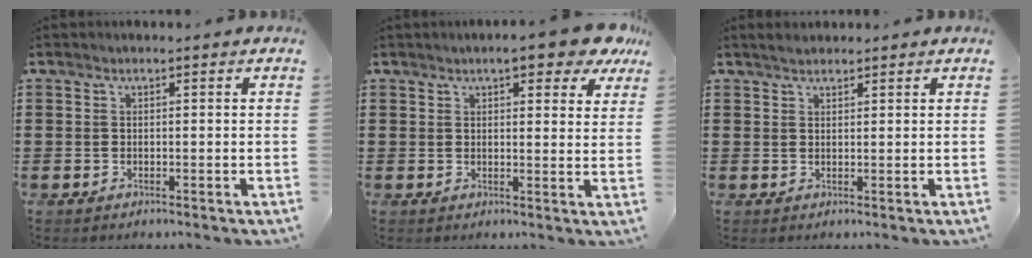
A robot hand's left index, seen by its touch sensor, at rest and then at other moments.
{"total": 6.5, "force": [5.0, 1.2, 3.9], "torque": [-0.057, -0.015, 0.084]}
{"total": 1.5, "force": [1.4, 0.4, 0.3], "torque": [-0.009, 0.003, 0.026]}